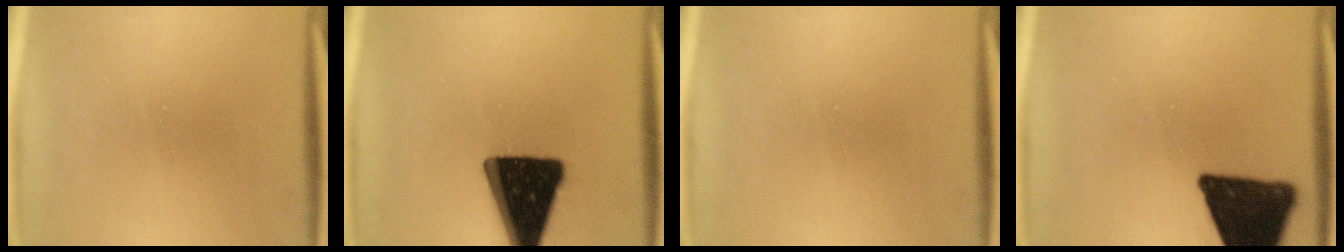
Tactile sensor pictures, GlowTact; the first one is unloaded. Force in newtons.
{"total": 19.3}
{"total": 0.0}
{"total": 18.1}